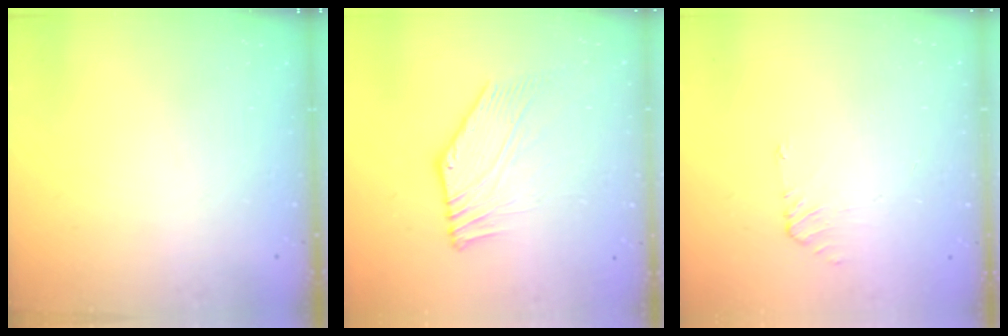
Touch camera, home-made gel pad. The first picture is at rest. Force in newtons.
{"total": 2.6, "press": 2.5, "slide": 0.9}
{"total": 0.6, "press": 0.4, "slide": 0.4}